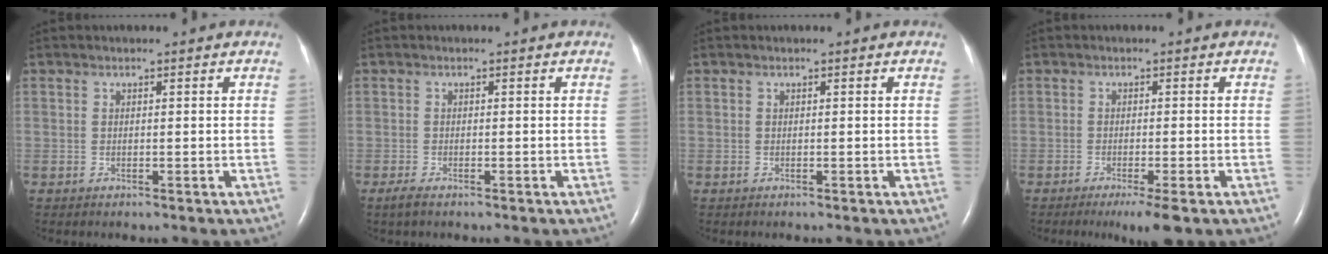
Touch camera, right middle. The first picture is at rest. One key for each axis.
{"total": 1.4, "fx": -1.0, "fy": 0.3, "fz": 1.0, "tx": -0.033, "ty": -0.006, "tz": -0.020}
{"total": 0.0}
{"total": 4.1, "fx": -2.4, "fy": 0.2, "fz": 3.2, "tx": -0.049, "ty": -0.014, "tz": -0.037}